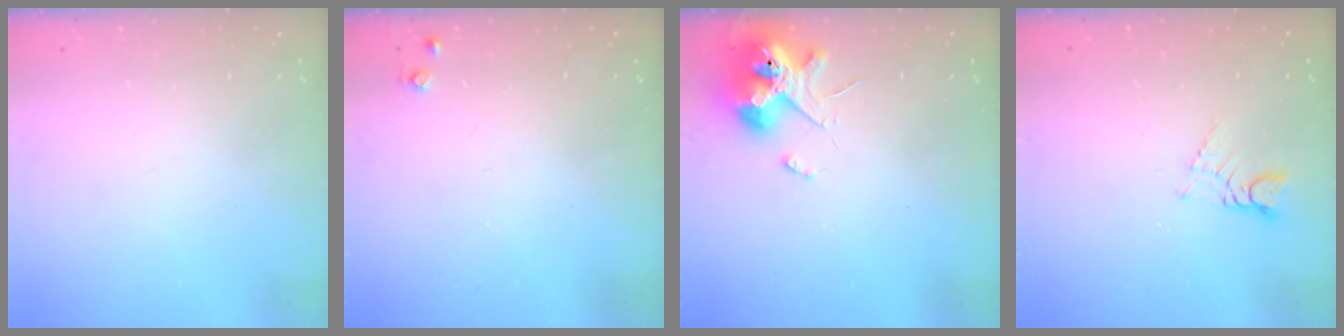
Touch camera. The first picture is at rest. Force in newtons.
{"total": 3.7, "press": 3.6, "slide": 0.5}
{"total": 11.8, "press": 11.6, "slide": 1.9}
{"total": 3.0, "press": 3.0, "slide": 0.2}